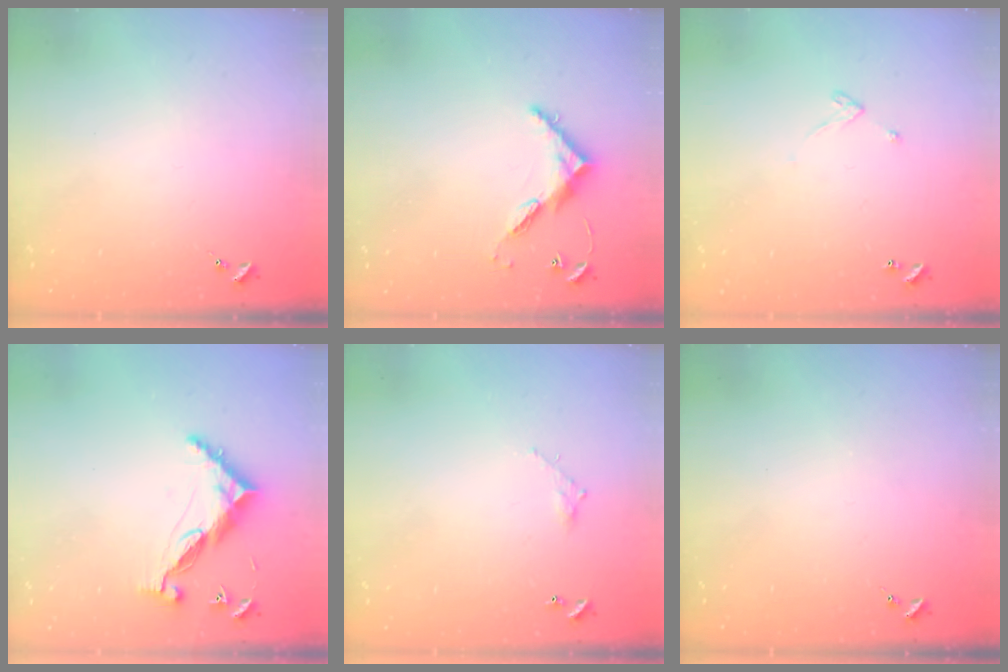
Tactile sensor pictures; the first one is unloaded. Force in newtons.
{"total": 6.8, "press": 6.8, "slide": 0.5}
{"total": 3.4, "press": 3.4, "slide": 0.5}
{"total": 9.0, "press": 9.0, "slide": 0.8}
{"total": 3.5, "press": 3.5, "slide": 0.2}
{"total": 0.0}